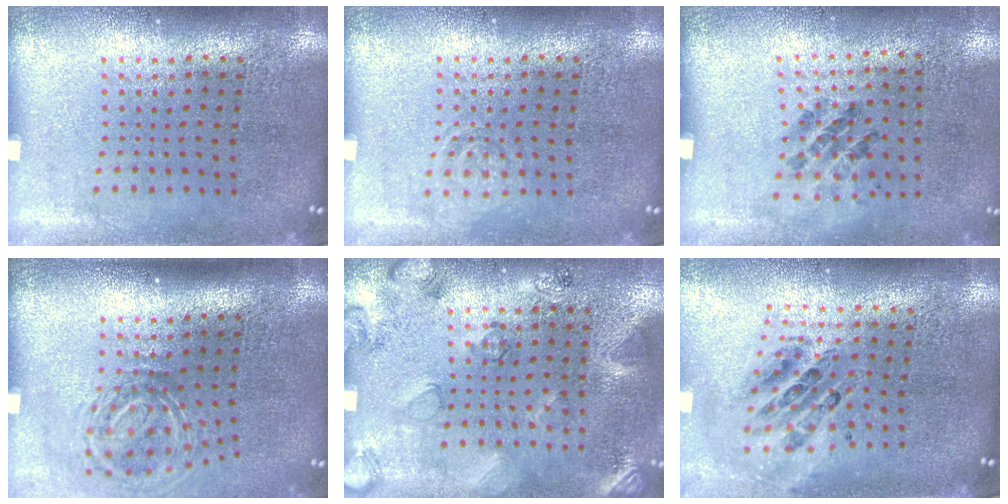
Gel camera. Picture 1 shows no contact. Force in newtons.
{"total": 1.0, "press": 1.0, "slide": 0.2}
{"total": 1.1, "press": 0.7, "slide": 0.9}
{"total": 2.0, "press": 1.2, "slide": 1.6}
{"total": 2.3, "press": 1.8, "slide": 1.4}
{"total": 0.9, "press": 0.9, "slide": 0.1}